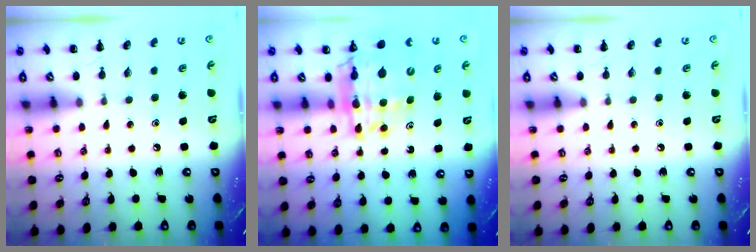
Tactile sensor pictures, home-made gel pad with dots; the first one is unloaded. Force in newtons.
{"total": 16.8, "press": 16.2, "slide": 4.5}
{"total": 0.0}